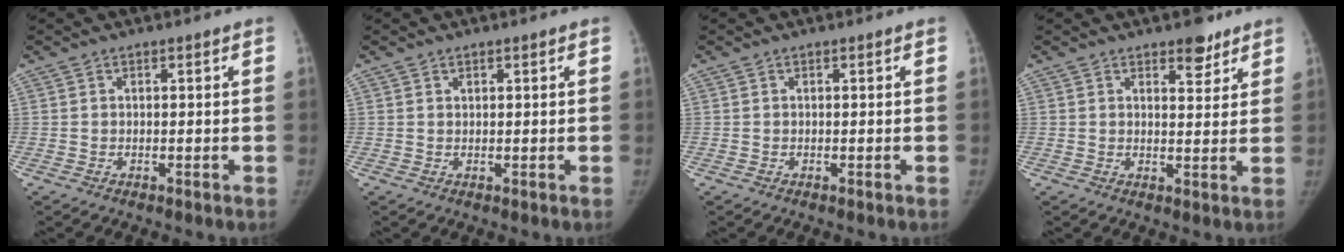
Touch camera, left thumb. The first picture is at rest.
{"total": 0.8, "force": [0.6, 0.4, 0.3], "torque": [0.002, -0.004, 0.009]}
{"total": 0.0}
{"total": 5.0, "force": [3.6, 2.4, 2.7], "torque": [-0.012, -0.022, 0.050]}